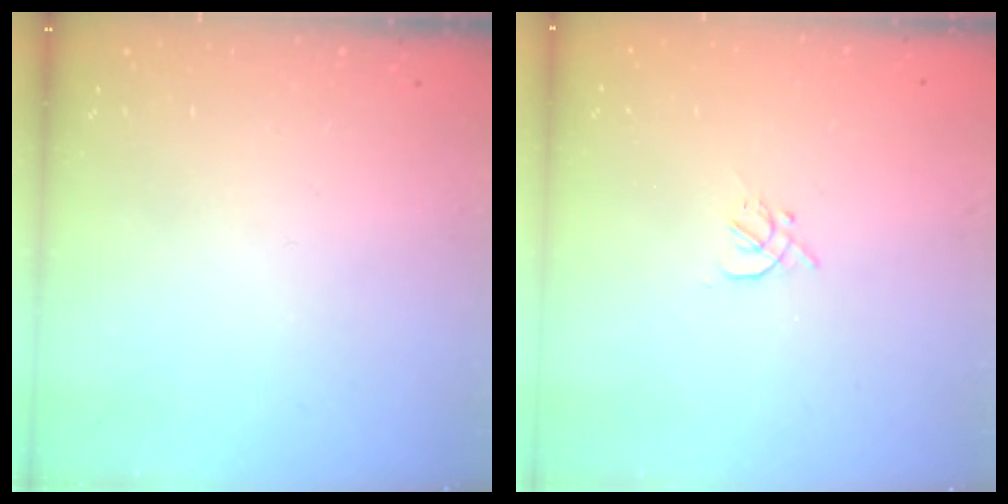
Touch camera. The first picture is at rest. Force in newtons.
{"total": 1.9, "press": 1.8, "slide": 0.5}